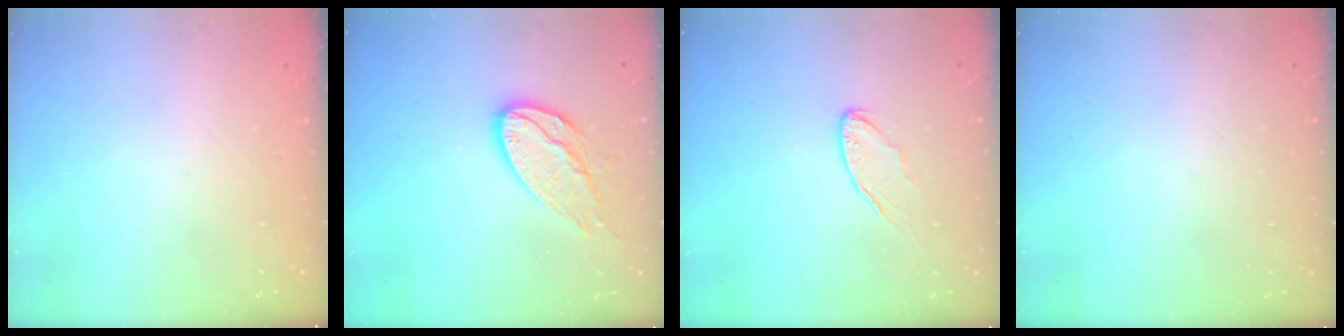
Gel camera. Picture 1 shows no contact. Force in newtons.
{"total": 12.2, "press": 12.1, "slide": 0.8}
{"total": 6.8, "press": 6.8, "slide": 0.6}
{"total": 0.0}